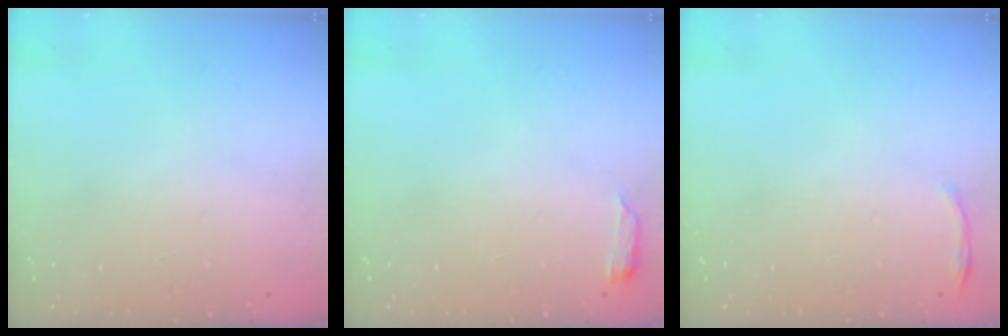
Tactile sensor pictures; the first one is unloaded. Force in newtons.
{"total": 2.9, "press": 2.9, "slide": 0.5}
{"total": 4.1, "press": 3.9, "slide": 1.1}